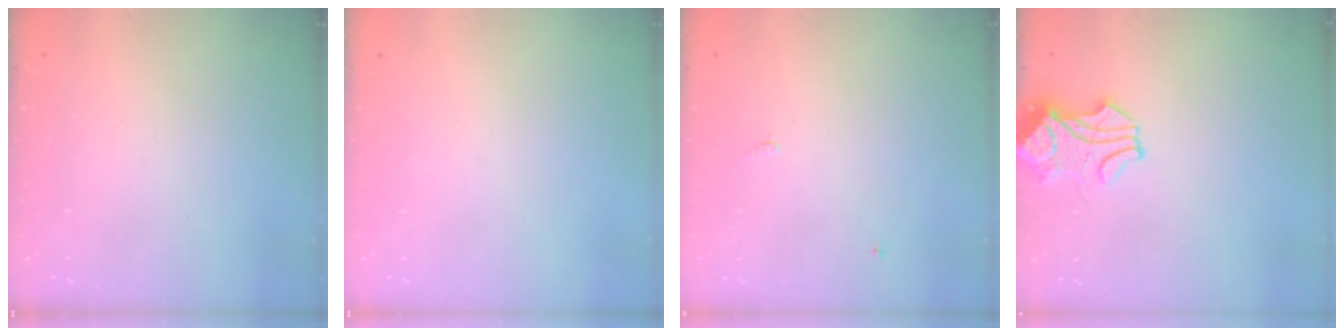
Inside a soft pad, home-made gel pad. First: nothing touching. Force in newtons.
{"total": 0.0}
{"total": 0.0}
{"total": 1.7, "press": 1.5, "slide": 0.8}